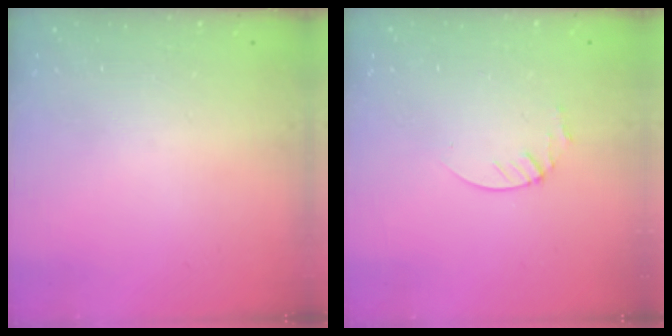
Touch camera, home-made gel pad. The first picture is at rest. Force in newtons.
{"total": 2.1, "press": 2.1, "slide": 0.2}